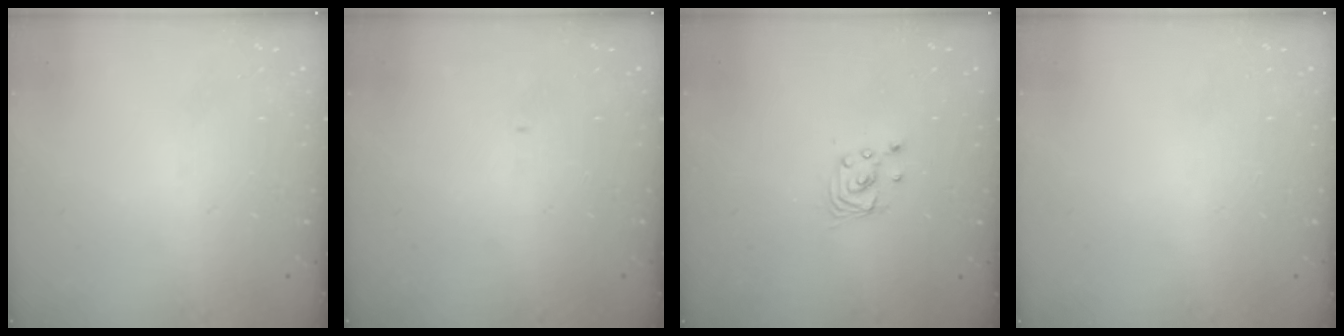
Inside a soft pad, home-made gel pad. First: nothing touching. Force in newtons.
{"total": 0.0}
{"total": 2.9, "press": 2.9, "slide": 0.2}
{"total": 0.0}